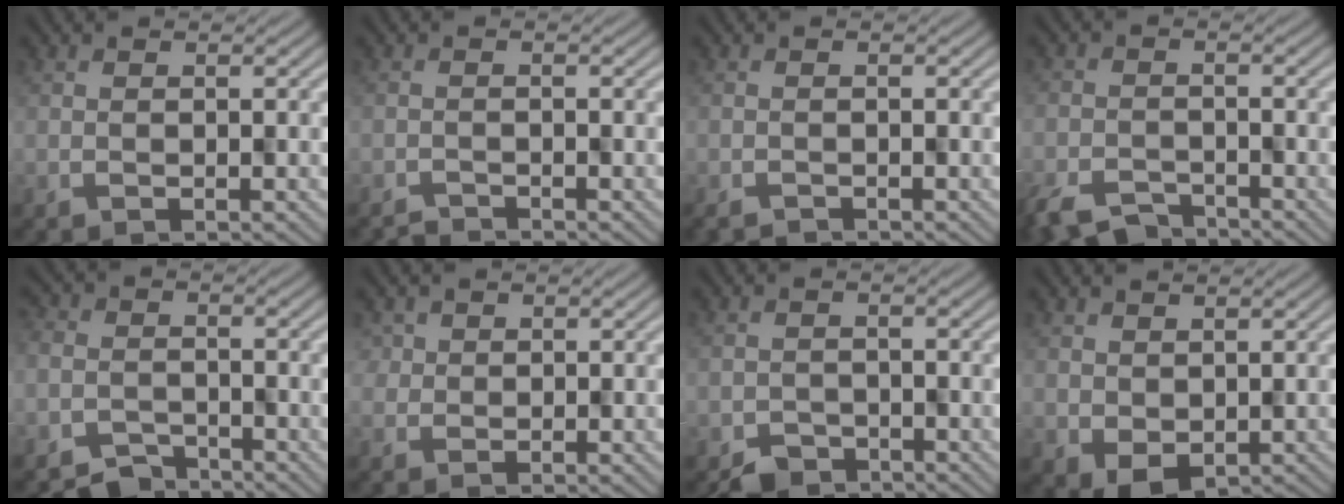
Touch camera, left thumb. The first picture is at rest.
{"total": 1.5, "force": [-1.5, 0.0, -0.1], "torque": [0.002, -0.002, -0.029]}
{"total": 1.4, "force": [-1.4, 0.2, 0.0], "torque": [-0.001, -0.005, -0.024]}
{"total": 5.6, "force": [-4.6, 2.6, 1.8], "torque": [-0.038, -0.013, -0.089]}
{"total": 4.1, "force": [-3.3, 2.2, 0.6], "torque": [-0.014, -0.007, -0.066]}
{"total": 2.3, "force": [0.0, 2.3, 0.1], "torque": [0.007, -0.004, -0.001]}
{"total": 3.0, "force": [-2.4, 1.7, 0.5], "torque": [-0.005, -0.007, -0.042]}
{"total": 3.9, "force": [-0.8, 3.0, 2.3], "torque": [-0.038, -0.022, 0.001]}